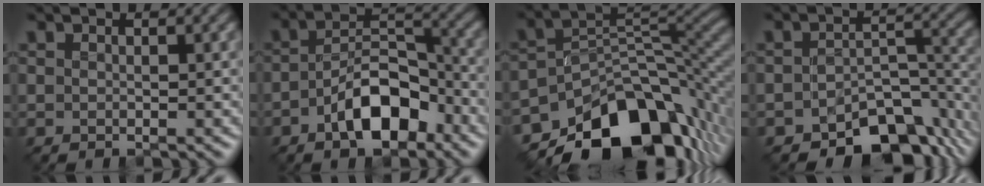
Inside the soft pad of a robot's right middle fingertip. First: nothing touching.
{"total": 6.6, "force": [-3.4, 3.1, 4.8], "torque": [-0.076, 0.007, -0.062]}
{"total": 13.7, "force": [-8.6, 7.3, 7.7], "torque": [-0.125, 0.003, -0.148]}
{"total": 8.2, "force": [-5.8, 3.9, 4.2], "torque": [-0.040, -0.013, -0.091]}